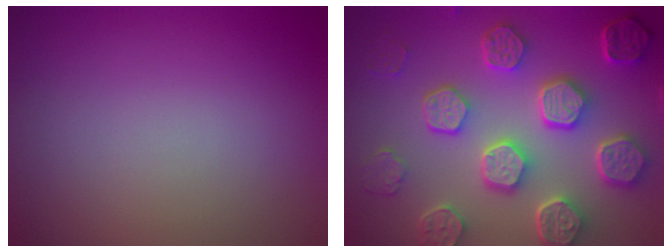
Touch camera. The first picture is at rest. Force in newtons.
{"total": 8.3, "press": 6.4, "slide": 5.3}